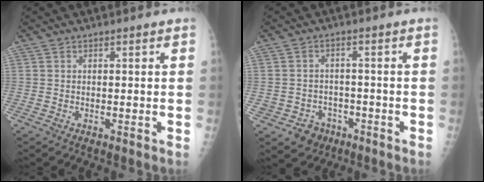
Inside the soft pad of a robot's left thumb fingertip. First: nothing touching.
{"total": 5.4, "force": [-2.7, 4.6, 1.0], "torque": [0.004, 0.017, -0.035]}